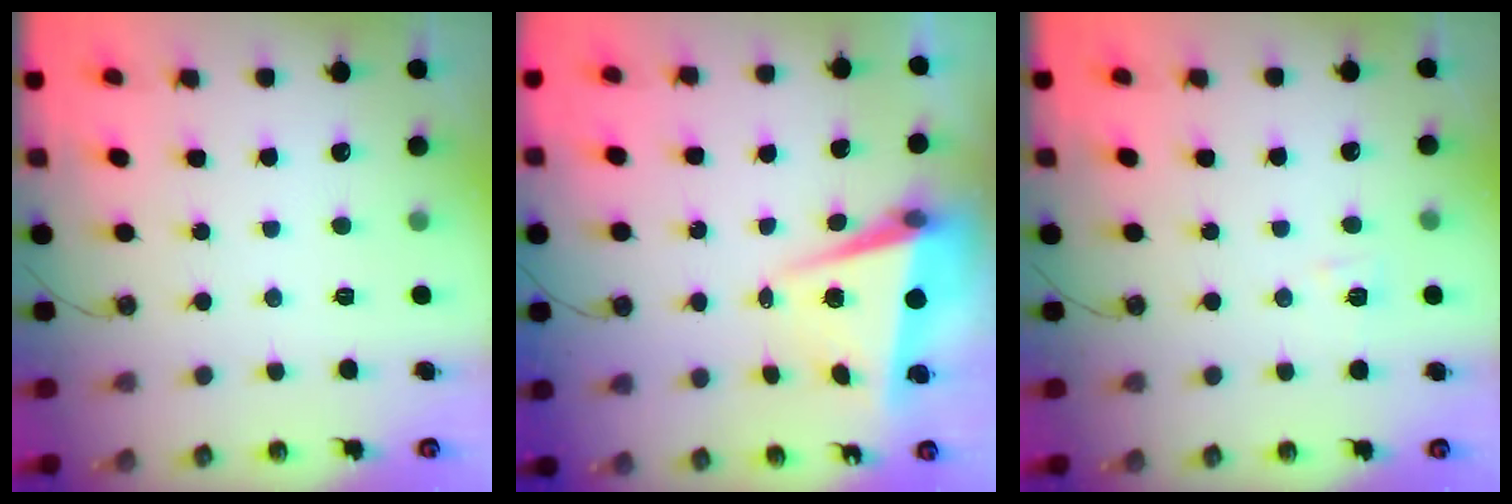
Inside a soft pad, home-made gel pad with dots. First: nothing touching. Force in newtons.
{"total": 5.9, "press": 5.6, "slide": 2.0}
{"total": 5.3, "press": 4.8, "slide": 2.1}